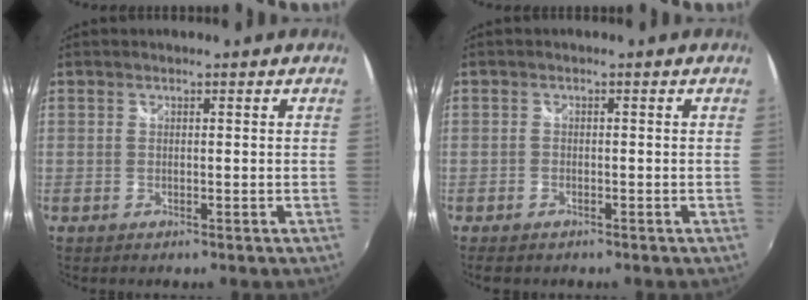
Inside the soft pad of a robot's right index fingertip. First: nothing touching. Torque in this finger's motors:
{"motor_torque": [0.08, -0.04, -0.22, -0.05]}